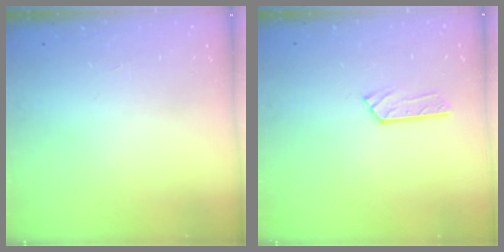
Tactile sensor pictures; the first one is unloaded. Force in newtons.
{"total": 3.2, "press": 3.2, "slide": 0.4}